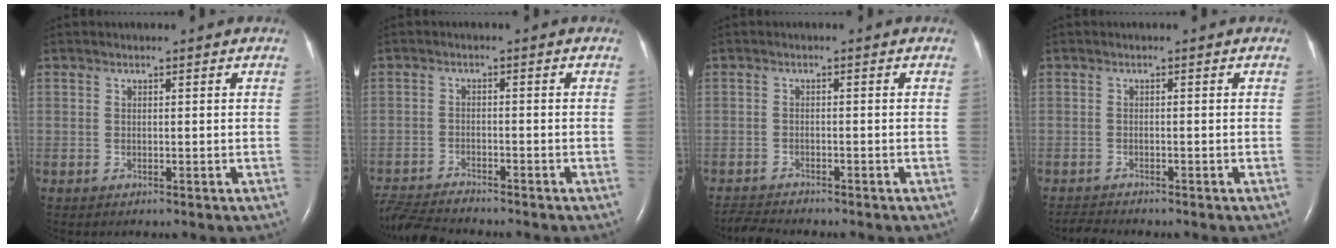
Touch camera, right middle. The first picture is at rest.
{"total": 8.2, "force": [-7.8, 0.6, 2.3], "torque": [-0.043, -0.015, -0.136]}
{"total": 3.0, "force": [-3.0, 0.0, 0.3], "torque": [-0.007, -0.015, -0.052]}
{"total": 1.7, "force": [-1.7, -0.1, -0.1], "torque": [-0.004, -0.011, -0.029]}